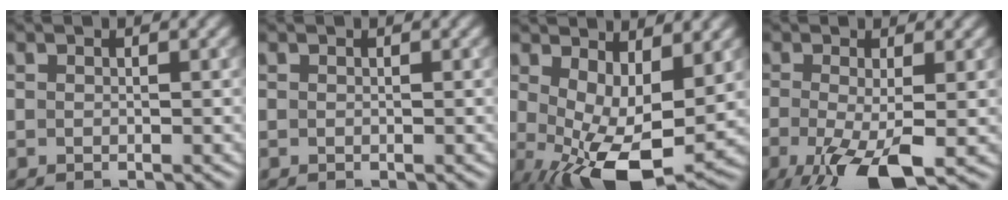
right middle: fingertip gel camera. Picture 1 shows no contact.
{"total": 0.0}
{"total": 9.7, "force": [-1.2, 4.5, 8.5], "torque": [-0.151, -0.019, -0.007]}
{"total": 8.6, "force": [-3.7, 3.0, 7.1], "torque": [-0.144, -0.017, -0.063]}